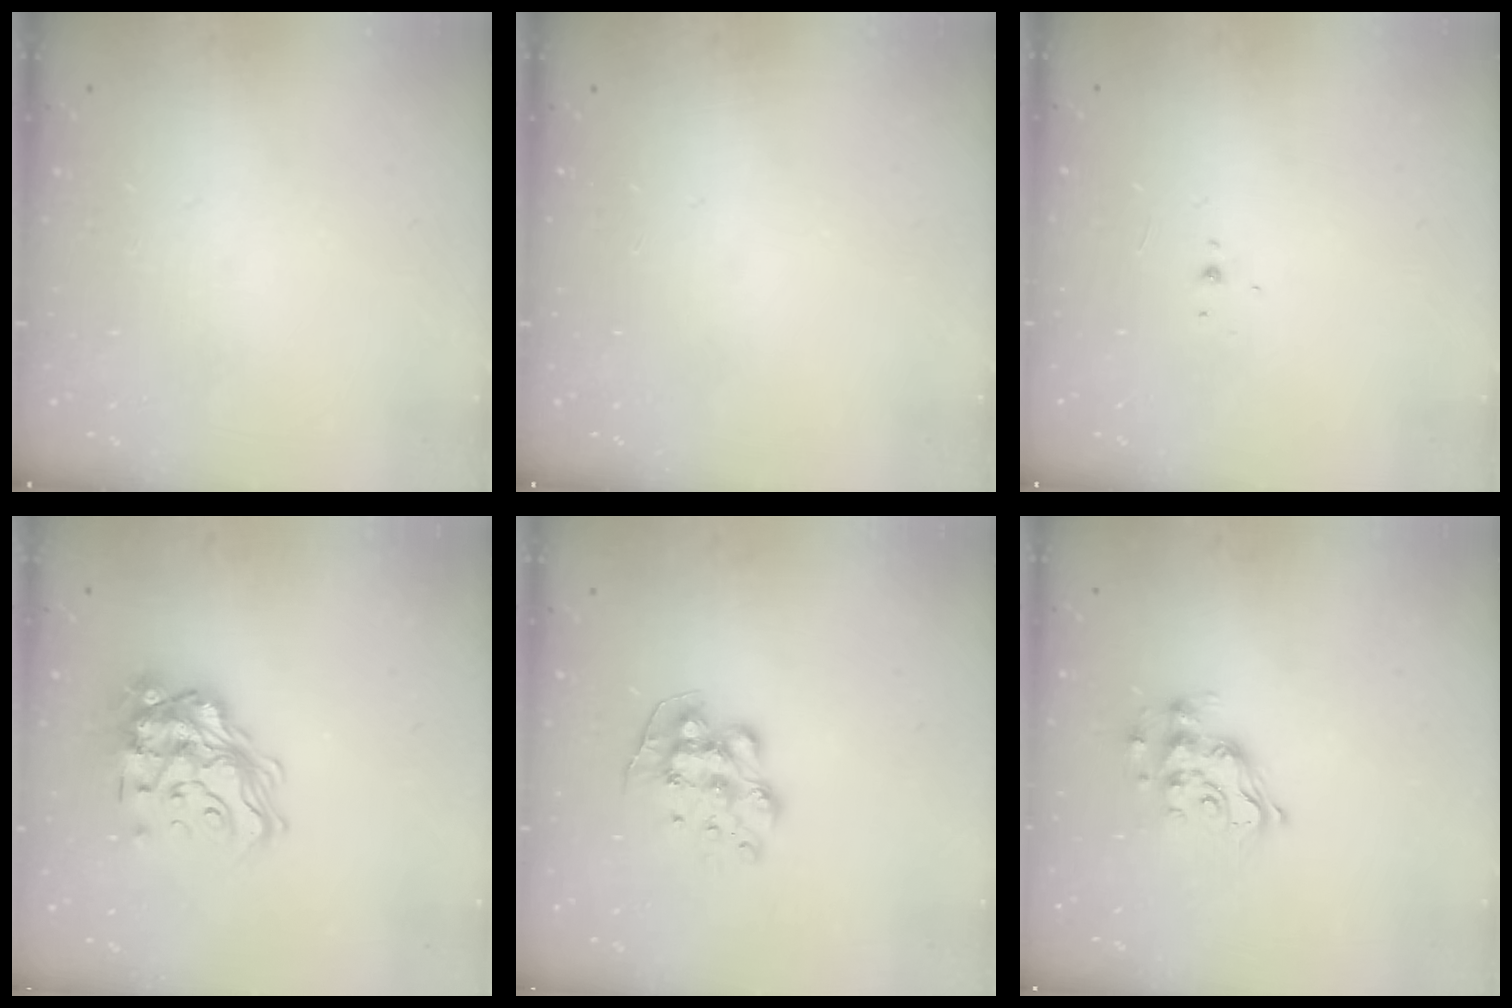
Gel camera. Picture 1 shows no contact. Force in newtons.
{"total": 0.0}
{"total": 2.1, "press": 1.9, "slide": 0.8}
{"total": 17.2, "press": 17.1, "slide": 1.7}
{"total": 8.9, "press": 8.9, "slide": 0.2}
{"total": 13.9, "press": 13.9, "slide": 1.0}